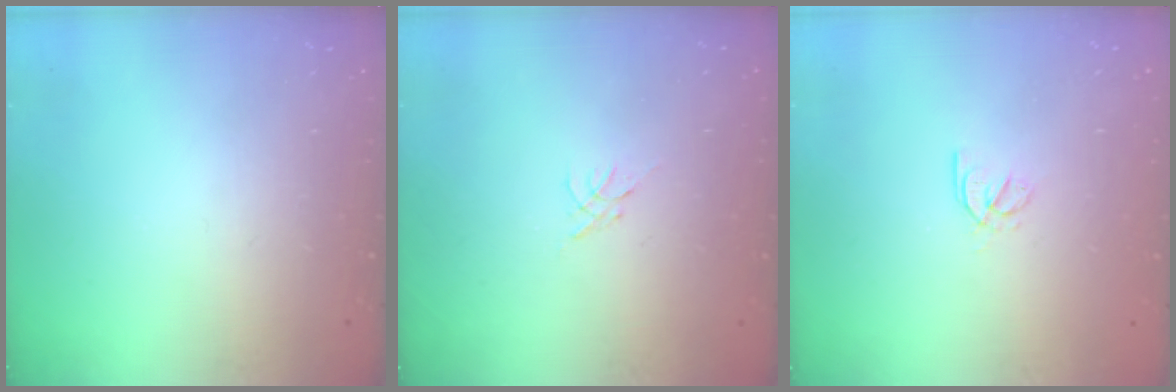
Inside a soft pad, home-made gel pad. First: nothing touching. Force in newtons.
{"total": 0.0}
{"total": 2.9, "press": 2.8, "slide": 0.8}